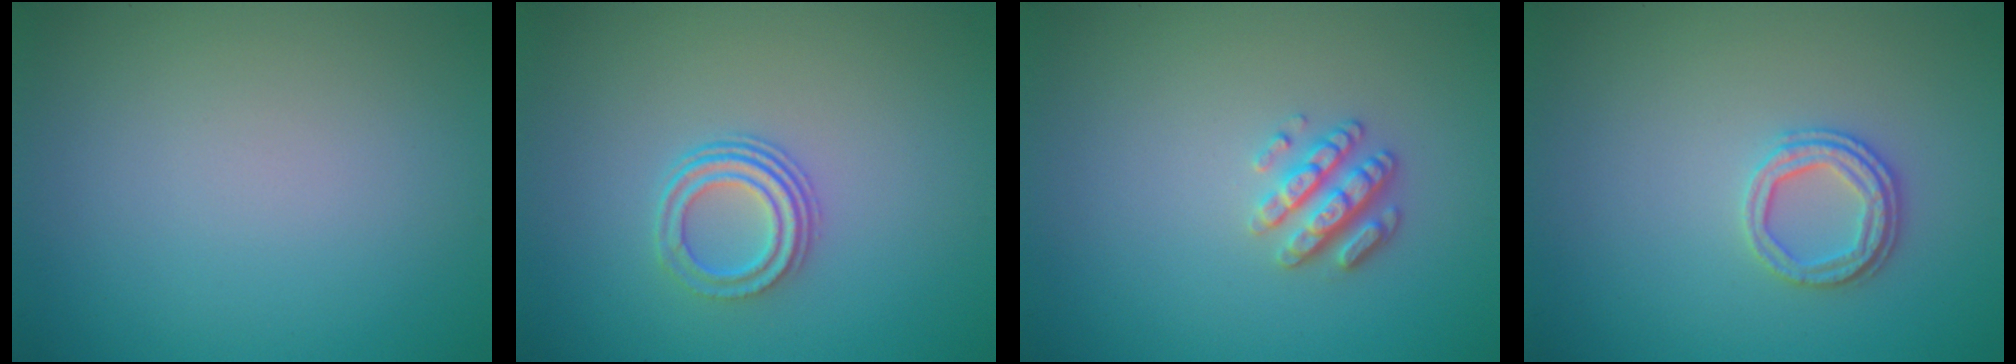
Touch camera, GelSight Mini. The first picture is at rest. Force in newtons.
{"total": 3.0, "press": 2.2, "slide": 2.0}
{"total": 2.8, "press": 2.5, "slide": 1.0}
{"total": 2.5, "press": 2.3, "slide": 0.9}